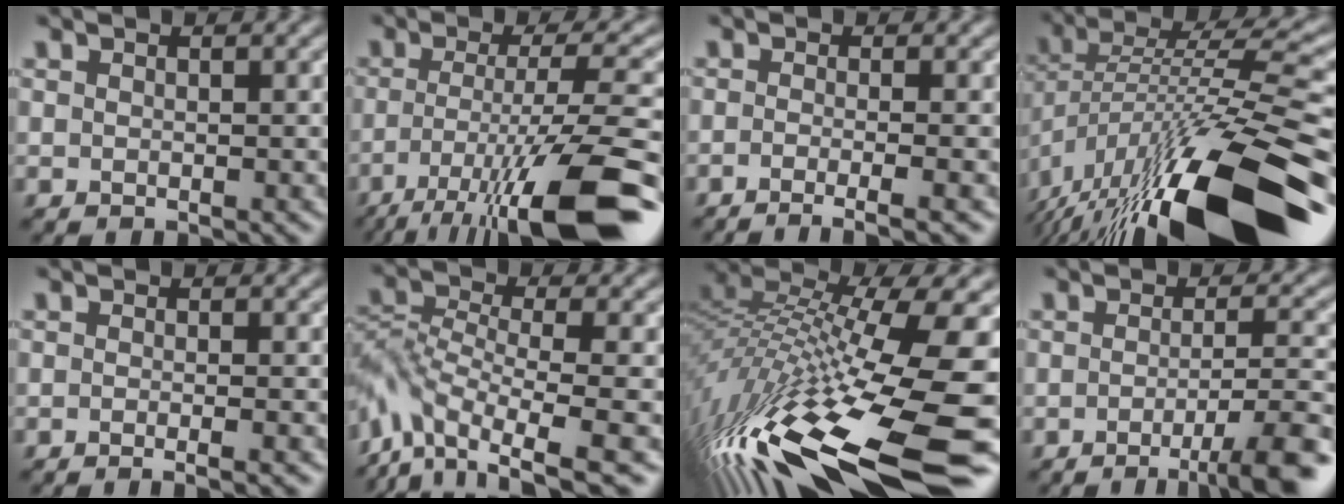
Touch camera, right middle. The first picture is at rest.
{"total": 13.1, "force": [-7.1, 2.9, 10.6], "torque": [-0.176, -0.005, -0.119]}
{"total": 4.0, "force": [-1.9, 1.1, 3.3], "torque": [-0.031, -0.006, -0.041]}
{"total": 17.3, "force": [-7.7, 5.2, 14.5], "torque": [-0.254, 0.009, -0.138]}
{"total": 2.7, "force": [-0.7, 1.1, 2.3], "torque": [-0.006, -0.005, -0.027]}
{"total": 7.1, "force": [-4.4, 2.7, 4.8], "torque": [-0.096, -0.012, -0.087]}
{"total": 17.4, "force": [-5.4, 4.6, 15.9], "torque": [-0.324, -0.017, -0.079]}
{"total": 6.6, "force": [-3.1, 1.3, 5.6], "torque": [-0.074, 0.002, -0.048]}